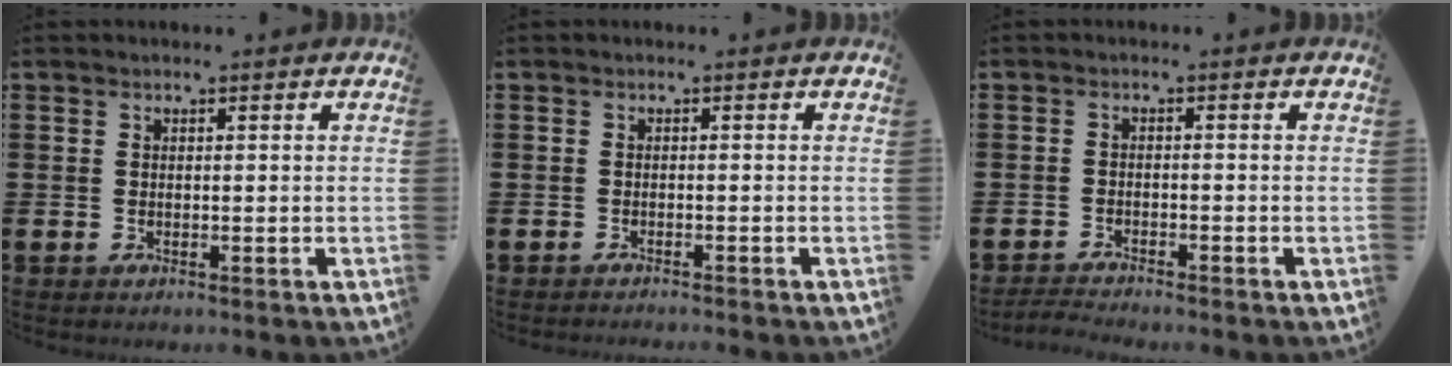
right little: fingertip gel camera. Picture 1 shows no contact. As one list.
[{"total": 0.7, "force": [-0.7, -0.2, 0.0], "torque": [0.001, -0.001, -0.014]}, {"total": 1.7, "force": [-1.7, -0.1, 0.2], "torque": [-0.004, 0.004, -0.034]}]